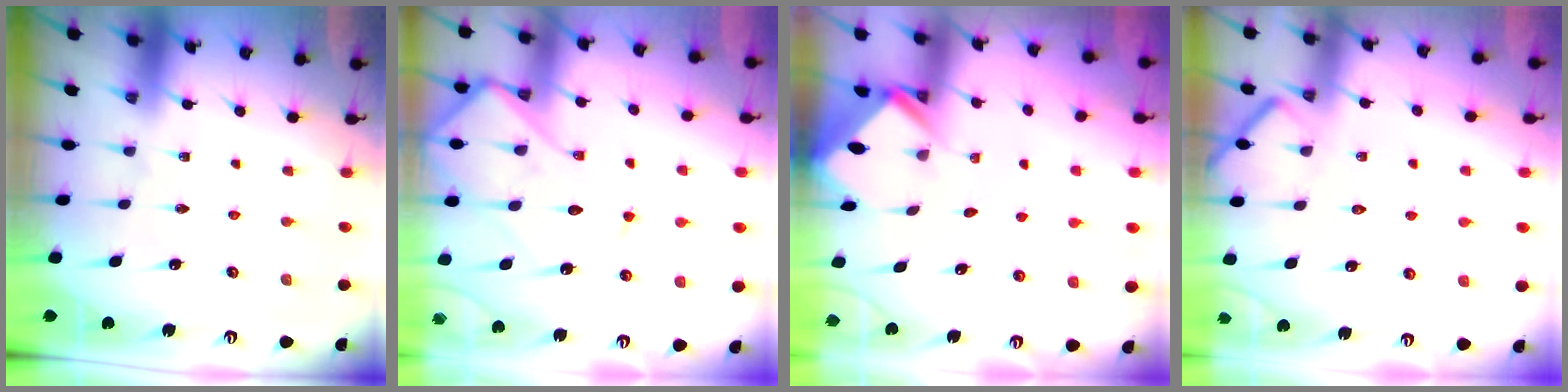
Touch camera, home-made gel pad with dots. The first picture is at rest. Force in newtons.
{"total": 12.6, "press": 12.5, "slide": 1.3}
{"total": 2.6, "press": 2.6, "slide": 0.2}
{"total": 4.1, "press": 4.1, "slide": 0.5}